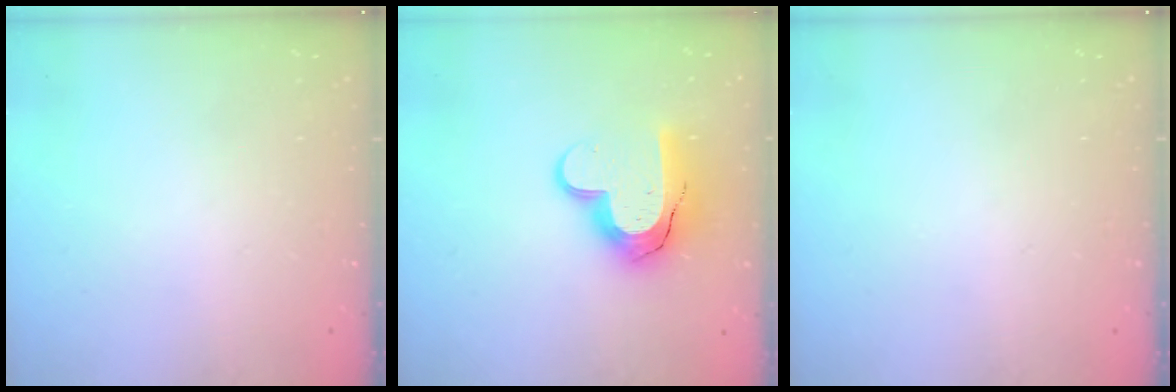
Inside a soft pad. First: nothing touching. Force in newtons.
{"total": 14.2, "press": 14.1, "slide": 1.0}
{"total": 0.0}